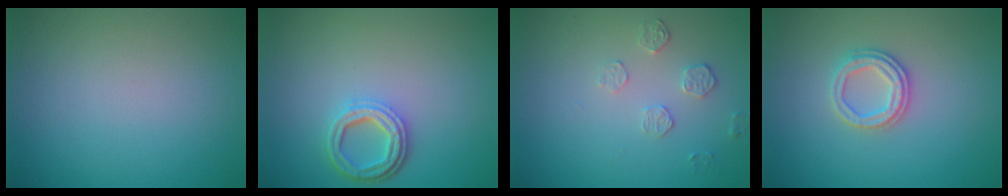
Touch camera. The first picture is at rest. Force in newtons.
{"total": 3.6, "press": 2.8, "slide": 2.3}
{"total": 1.7, "press": 1.0, "slide": 1.4}
{"total": 2.5, "press": 2.4, "slide": 0.6}